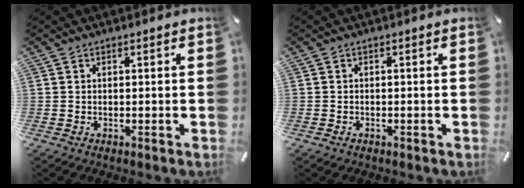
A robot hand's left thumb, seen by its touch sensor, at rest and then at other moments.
{"total": 0.6, "force": [-0.4, 0.4, 0.1], "torque": [0.000, 0.004, -0.011]}